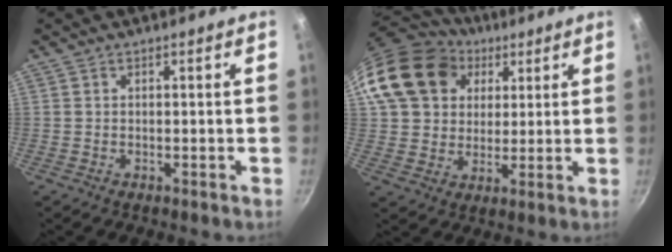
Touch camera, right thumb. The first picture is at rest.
{"total": 18.8, "force": [6.6, 15.1, 9.1], "torque": [-0.153, 0.016, 0.115]}